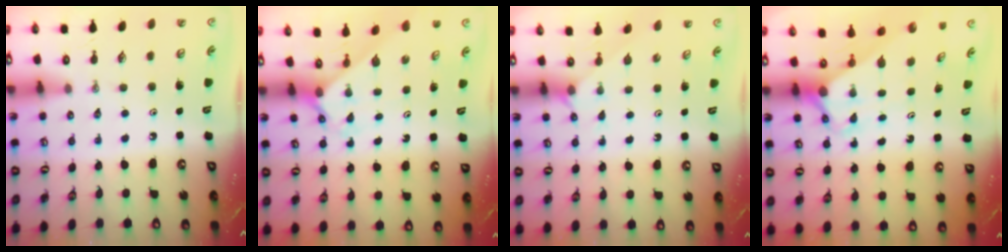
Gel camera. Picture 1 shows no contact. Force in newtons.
{"total": 2.2, "press": 2.2, "slide": 0.2}
{"total": 3.8, "press": 3.7, "slide": 0.3}
{"total": 2.8, "press": 2.8, "slide": 0.0}